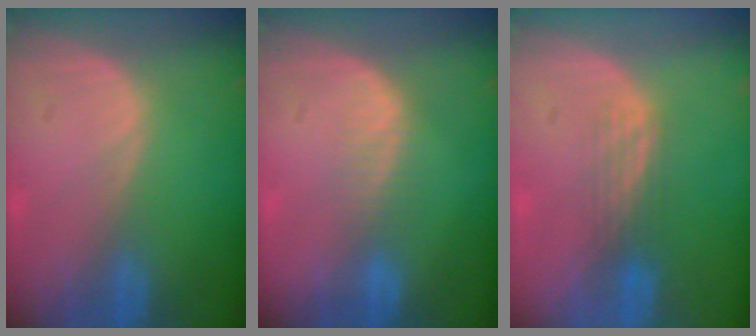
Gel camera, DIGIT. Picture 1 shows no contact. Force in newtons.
{"total": 2.7, "press": 2.3, "slide": 1.5}
{"total": 2.8, "press": 2.5, "slide": 1.3}